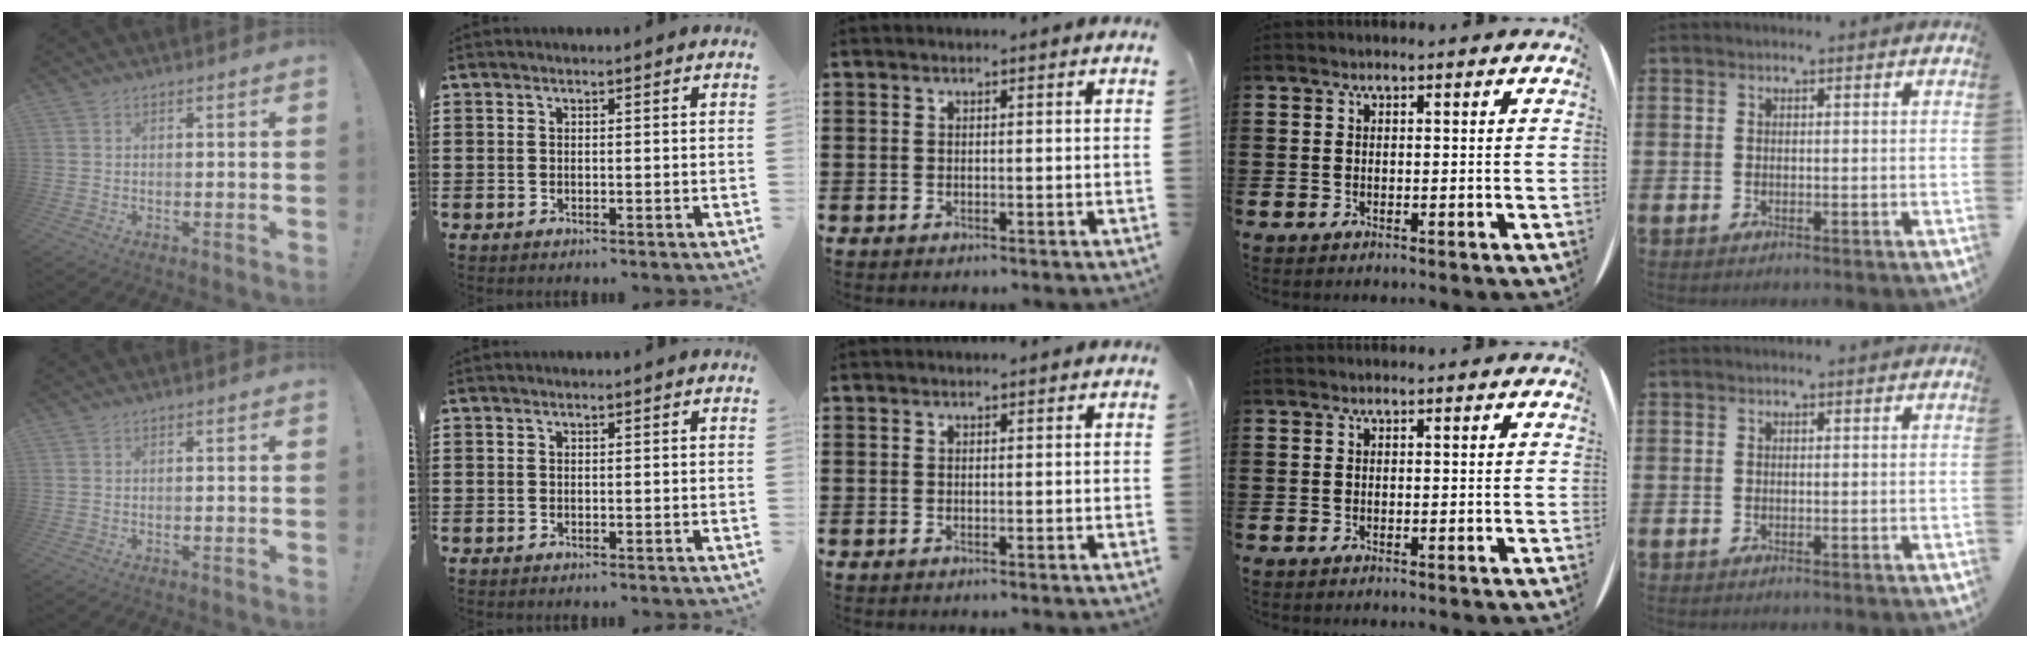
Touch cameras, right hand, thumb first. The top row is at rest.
{}